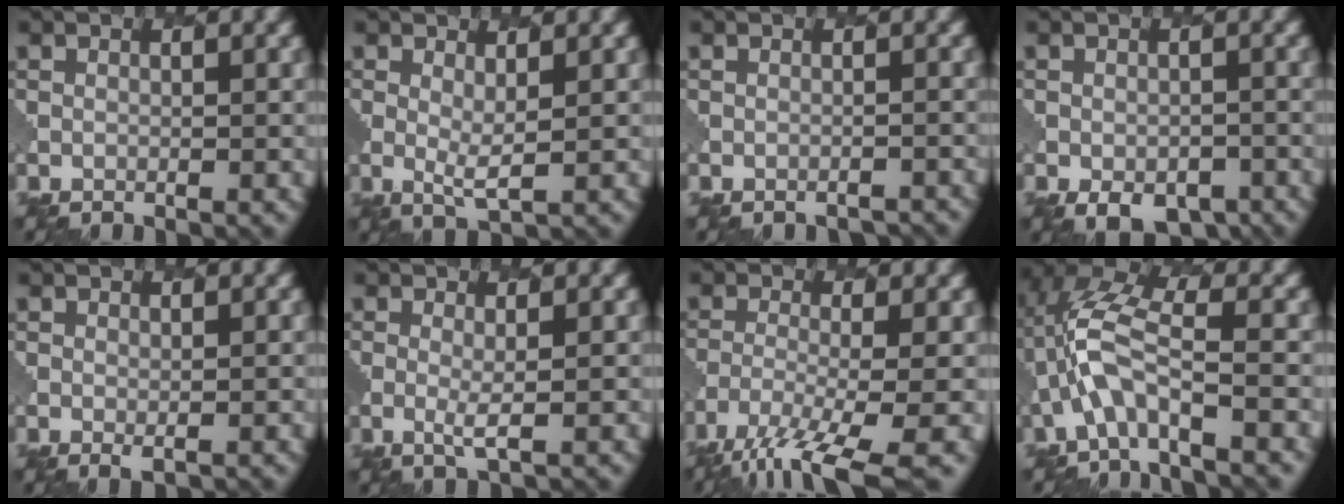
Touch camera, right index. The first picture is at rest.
{"total": 1.9, "force": [0.6, 0.5, 1.8], "torque": [-0.036, -0.012, 0.014]}
{"total": 2.0, "force": [-1.9, 0.3, 0.5], "torque": [0.002, 0.002, -0.027]}
{"total": 4.4, "force": [-2.6, 2.5, 2.5], "torque": [-0.030, -0.009, -0.033]}
{"total": 0.6, "force": [0.1, 0.2, 0.5], "torque": [-0.011, -0.007, 0.003]}
{"total": 1.5, "force": [0.2, 0.3, 1.5], "torque": [-0.035, -0.010, 0.004]}
{"total": 8.9, "force": [-6.1, 2.0, 6.3], "torque": [-0.114, -0.016, -0.105]}
{"total": 5.6, "force": [-1.7, 2.0, 4.9], "torque": [-0.111, 0.017, -0.038]}